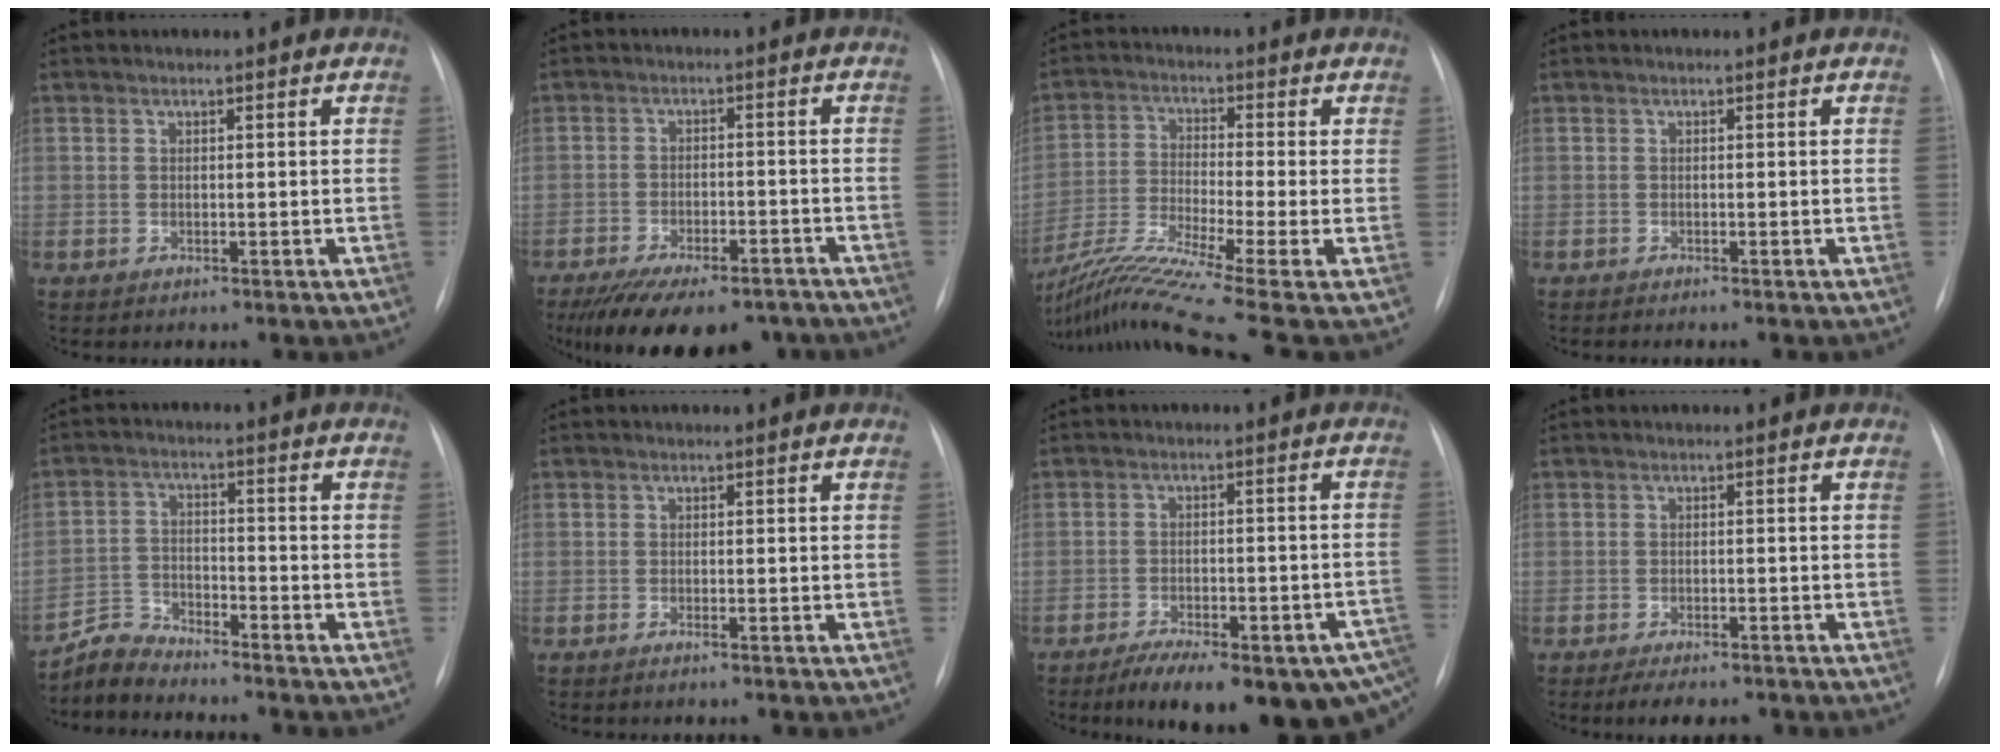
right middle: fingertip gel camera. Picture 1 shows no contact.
{"total": 17.5, "force": [-13.6, 6.6, 8.9], "torque": [-0.157, -0.013, -0.188]}
{"total": 11.2, "force": [-8.2, -2.1, 7.3], "torque": [-0.140, -0.018, -0.143]}
{"total": 0.8, "force": [-0.7, -0.1, 0.4], "torque": [-0.002, -0.001, -0.010]}
{"total": 4.8, "force": [-4.8, 0.3, -0.7], "torque": [0.011, -0.005, -0.090]}
{"total": 0.7, "force": [-0.4, 0.0, 0.5], "torque": [-0.011, -0.001, -0.008]}
{"total": 18.1, "force": [-12.2, 5.8, 12.1], "torque": [-0.117, 0.024, -0.160]}
{"total": 5.0, "force": [-4.0, 1.7, 2.5], "torque": [-0.033, -0.007, -0.051]}